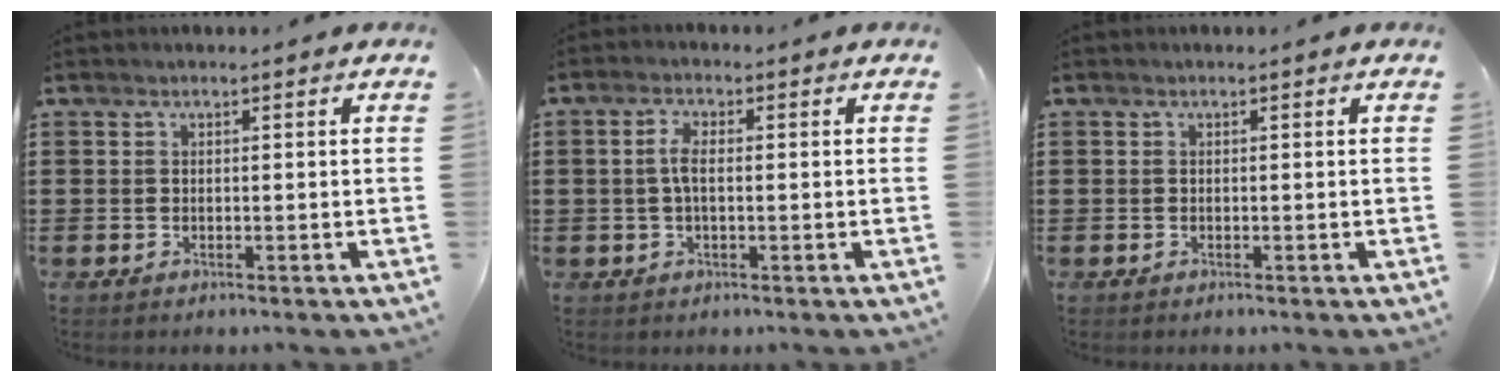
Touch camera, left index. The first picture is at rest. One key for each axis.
{"total": 3.6, "fx": 0.1, "fy": 1.5, "fz": 3.2, "tx": -0.070, "ty": 0.004, "tz": -0.002}
{"total": 0.0}